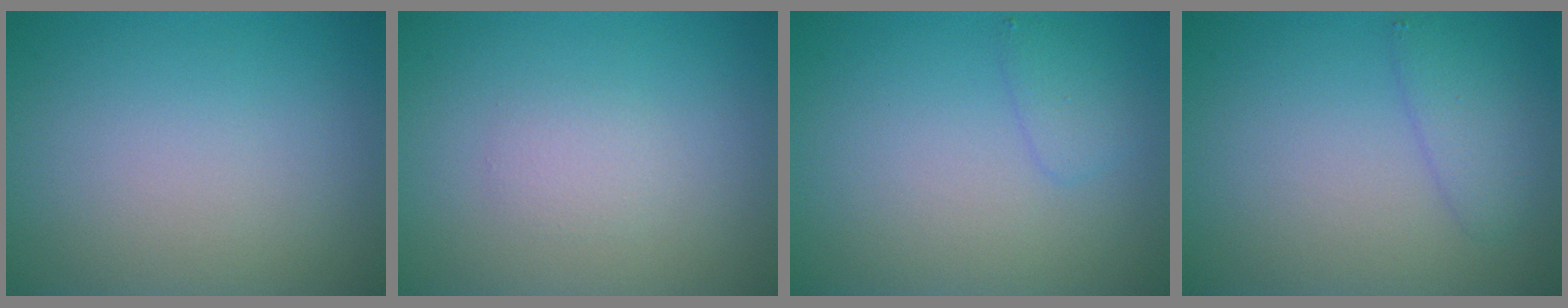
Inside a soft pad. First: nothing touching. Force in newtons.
{"total": 1.2, "press": 1.2, "slide": 0.0}
{"total": 1.4, "press": 1.4, "slide": 0.1}
{"total": 2.3, "press": 2.3, "slide": 0.1}